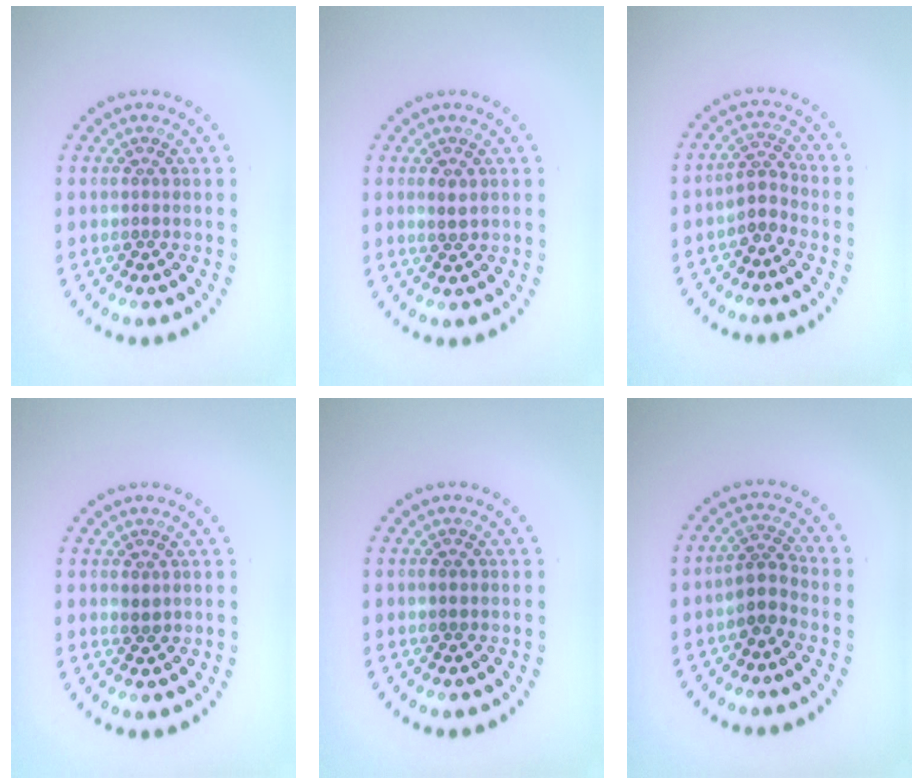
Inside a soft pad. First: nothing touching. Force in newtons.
{"total": 1.1, "press": 1.0, "slide": 0.4}
{"total": 2.2, "press": 1.6, "slide": 1.5}
{"total": 0.8, "press": 0.8, "slide": 0.2}
{"total": 0.9, "press": 0.9, "slide": 0.1}
{"total": 2.5, "press": 1.9, "slide": 1.5}